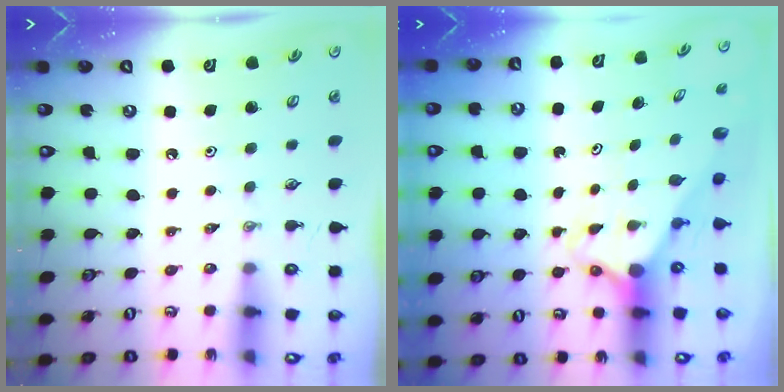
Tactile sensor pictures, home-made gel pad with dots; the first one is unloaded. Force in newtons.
{"total": 2.7, "press": 2.7, "slide": 0.2}